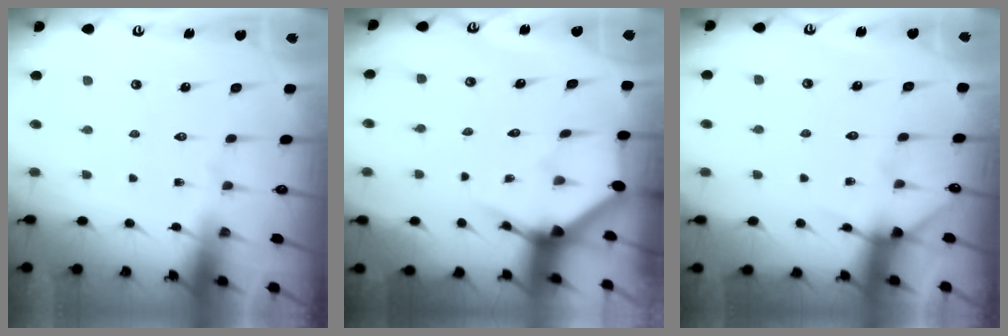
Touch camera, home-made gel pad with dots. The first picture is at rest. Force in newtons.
{"total": 3.6, "press": 3.6, "slide": 0.2}
{"total": 4.4, "press": 4.3, "slide": 0.5}